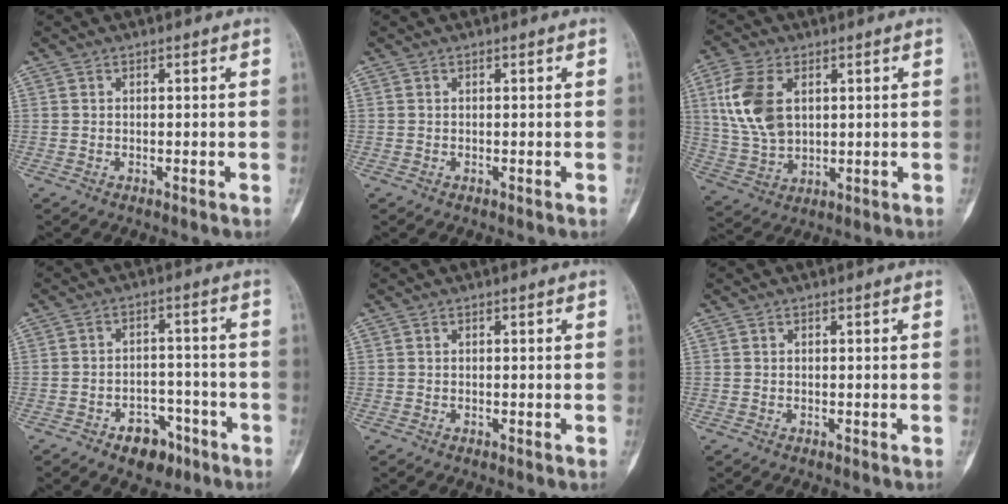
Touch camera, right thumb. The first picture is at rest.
{"total": 0.0}
{"total": 12.1, "force": [3.2, 7.6, 8.9], "torque": [-0.182, -0.004, 0.071]}
{"total": 7.5, "force": [-4.4, 4.8, 3.7], "torque": [-0.026, 0.040, -0.061]}
{"total": 0.0}
{"total": 0.0}